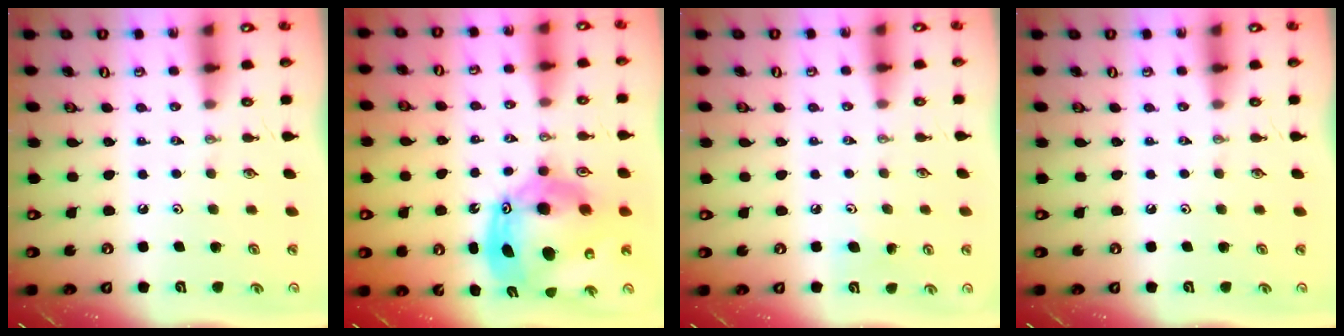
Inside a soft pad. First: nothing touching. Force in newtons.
{"total": 19.1, "press": 19.1, "slide": 1.3}
{"total": 5.2, "press": 4.9, "slide": 1.4}
{"total": 0.0}